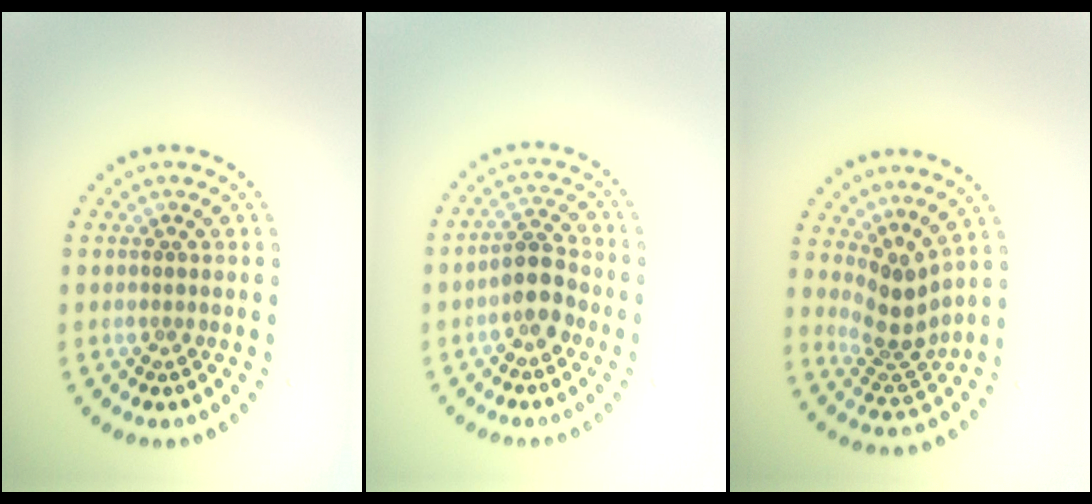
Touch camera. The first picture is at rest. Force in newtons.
{"total": 3.4, "press": 3.2, "slide": 1.3}
{"total": 3.3, "press": 2.4, "slide": 2.3}